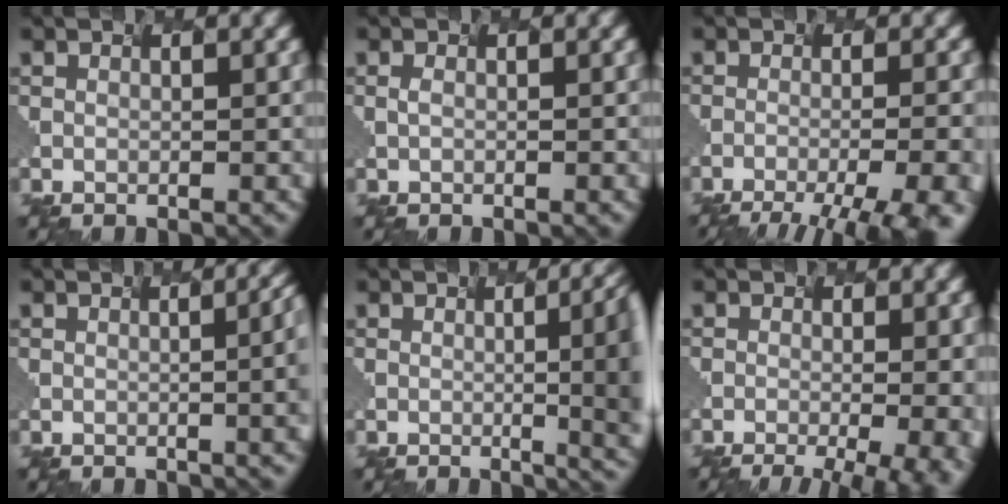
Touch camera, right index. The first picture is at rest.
{"total": 0.0}
{"total": 12.4, "force": [-7.7, 4.4, 8.6], "torque": [-0.058, 0.000, -0.078]}
{"total": 8.4, "force": [0.7, 4.3, 7.2], "torque": [-0.017, 0.033, 0.000]}
{"total": 13.5, "force": [-0.1, 6.7, 11.7], "torque": [-0.050, 0.023, 0.008]}
{"total": 9.2, "force": [-3.0, 3.7, 7.9], "torque": [-0.037, 0.000, -0.022]}